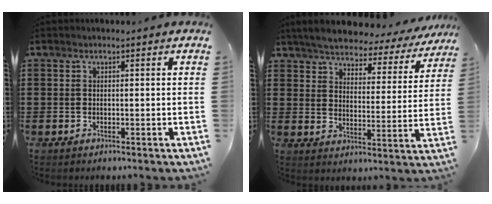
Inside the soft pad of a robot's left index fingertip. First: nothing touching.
{"total": 4.8, "force": [4.7, 0.7, 1.1], "torque": [-0.047, -0.029, 0.077]}